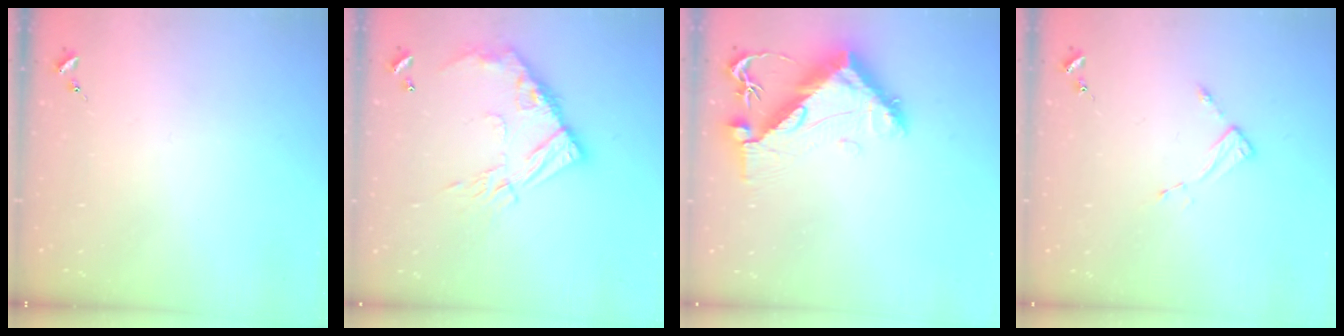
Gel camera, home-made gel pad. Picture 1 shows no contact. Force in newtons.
{"total": 14.5, "press": 14.5, "slide": 1.1}
{"total": 11.0, "press": 10.9, "slide": 1.0}
{"total": 3.8, "press": 3.8, "slide": 0.3}